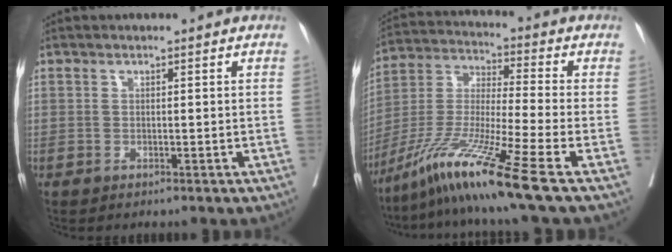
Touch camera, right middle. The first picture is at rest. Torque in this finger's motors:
{"motor_torque": [1.13, -1.01, 0.73, 0.21]}